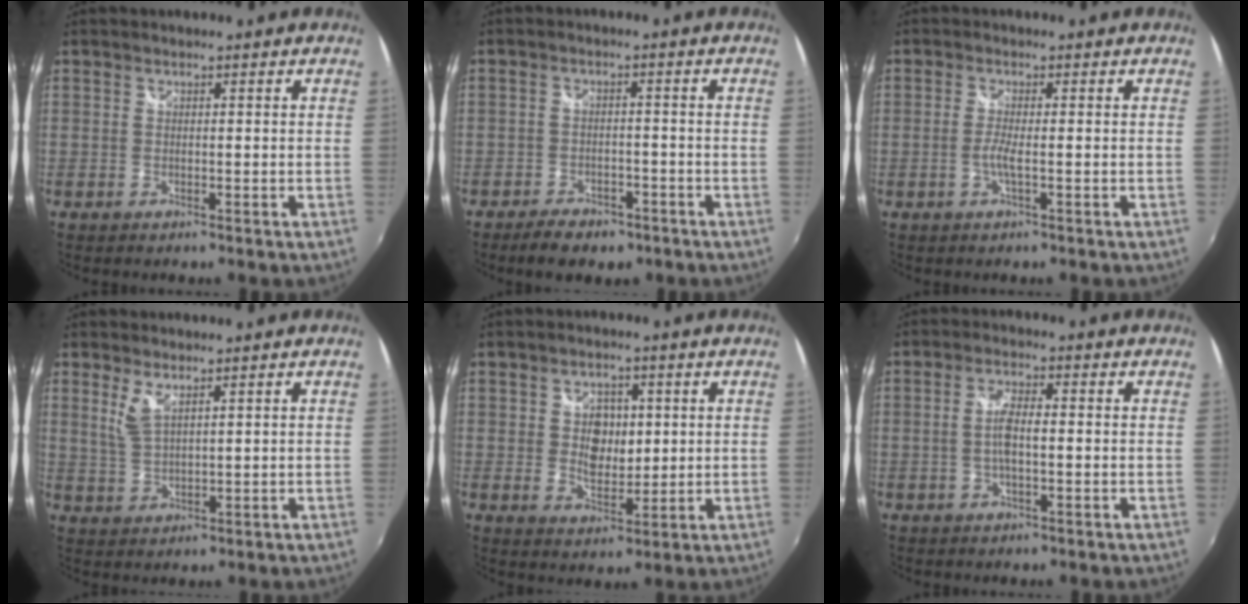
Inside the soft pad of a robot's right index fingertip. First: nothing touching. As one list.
[{"total": 7.5, "force": [-5.7, 3.7, 3.3], "torque": [-0.085, 0.004, -0.081]}, {"total": 2.2, "force": [-0.8, -0.3, 2.0], "torque": [-0.044, -0.004, -0.018]}, {"total": 3.6, "force": [2.0, 1.1, 2.8], "torque": [-0.057, -0.004, 0.042]}, {"total": 6.3, "force": [0.9, 4.4, 4.4], "torque": [-0.073, 0.002, 0.017]}, {"total": 4.2, "force": [-0.4, 1.0, 4.1], "torque": [-0.081, 0.004, -0.007]}]